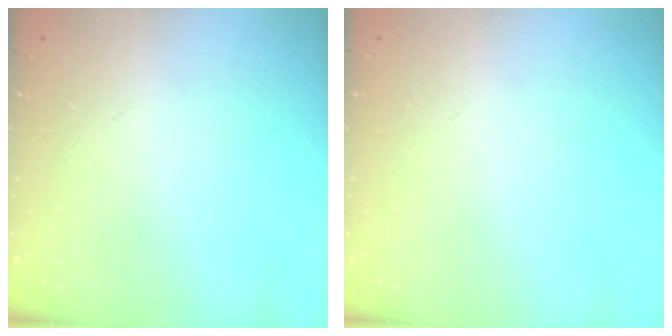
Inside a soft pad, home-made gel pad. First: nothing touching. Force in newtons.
{"total": 0.0}